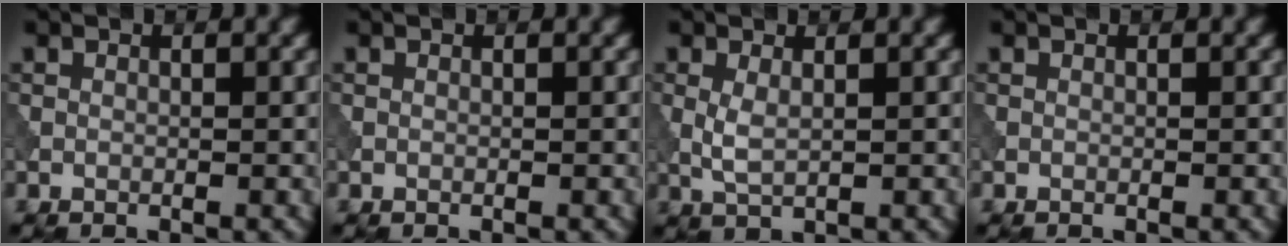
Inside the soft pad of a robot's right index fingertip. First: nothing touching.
{"total": 0.0}
{"total": 2.0, "force": [0.3, 0.8, 1.7], "torque": [-0.045, -0.001, 0.007]}
{"total": 0.0}